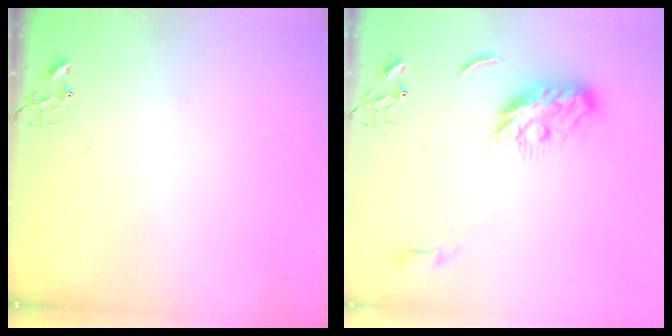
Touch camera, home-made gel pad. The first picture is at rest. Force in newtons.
{"total": 10.2, "press": 10.2, "slide": 0.1}